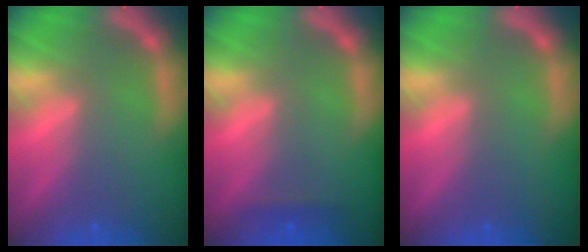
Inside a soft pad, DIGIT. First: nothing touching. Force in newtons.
{"total": 0.9}
{"total": 0.0}